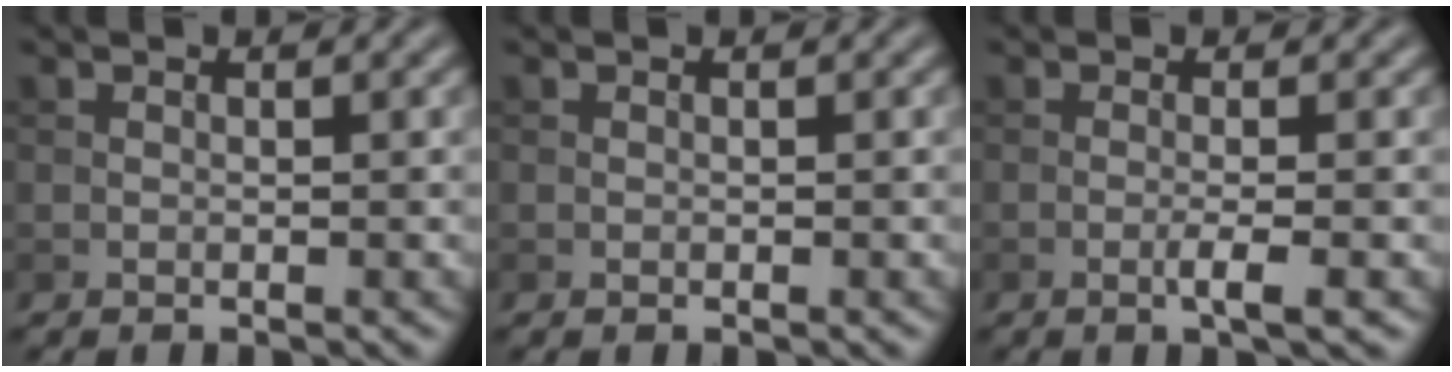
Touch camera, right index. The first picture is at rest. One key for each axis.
{"total": 0.0}
{"total": 2.1, "fx": -0.6, "fy": 0.3, "fz": 2.0, "tx": -0.029, "ty": 0.002, "tz": -0.015}